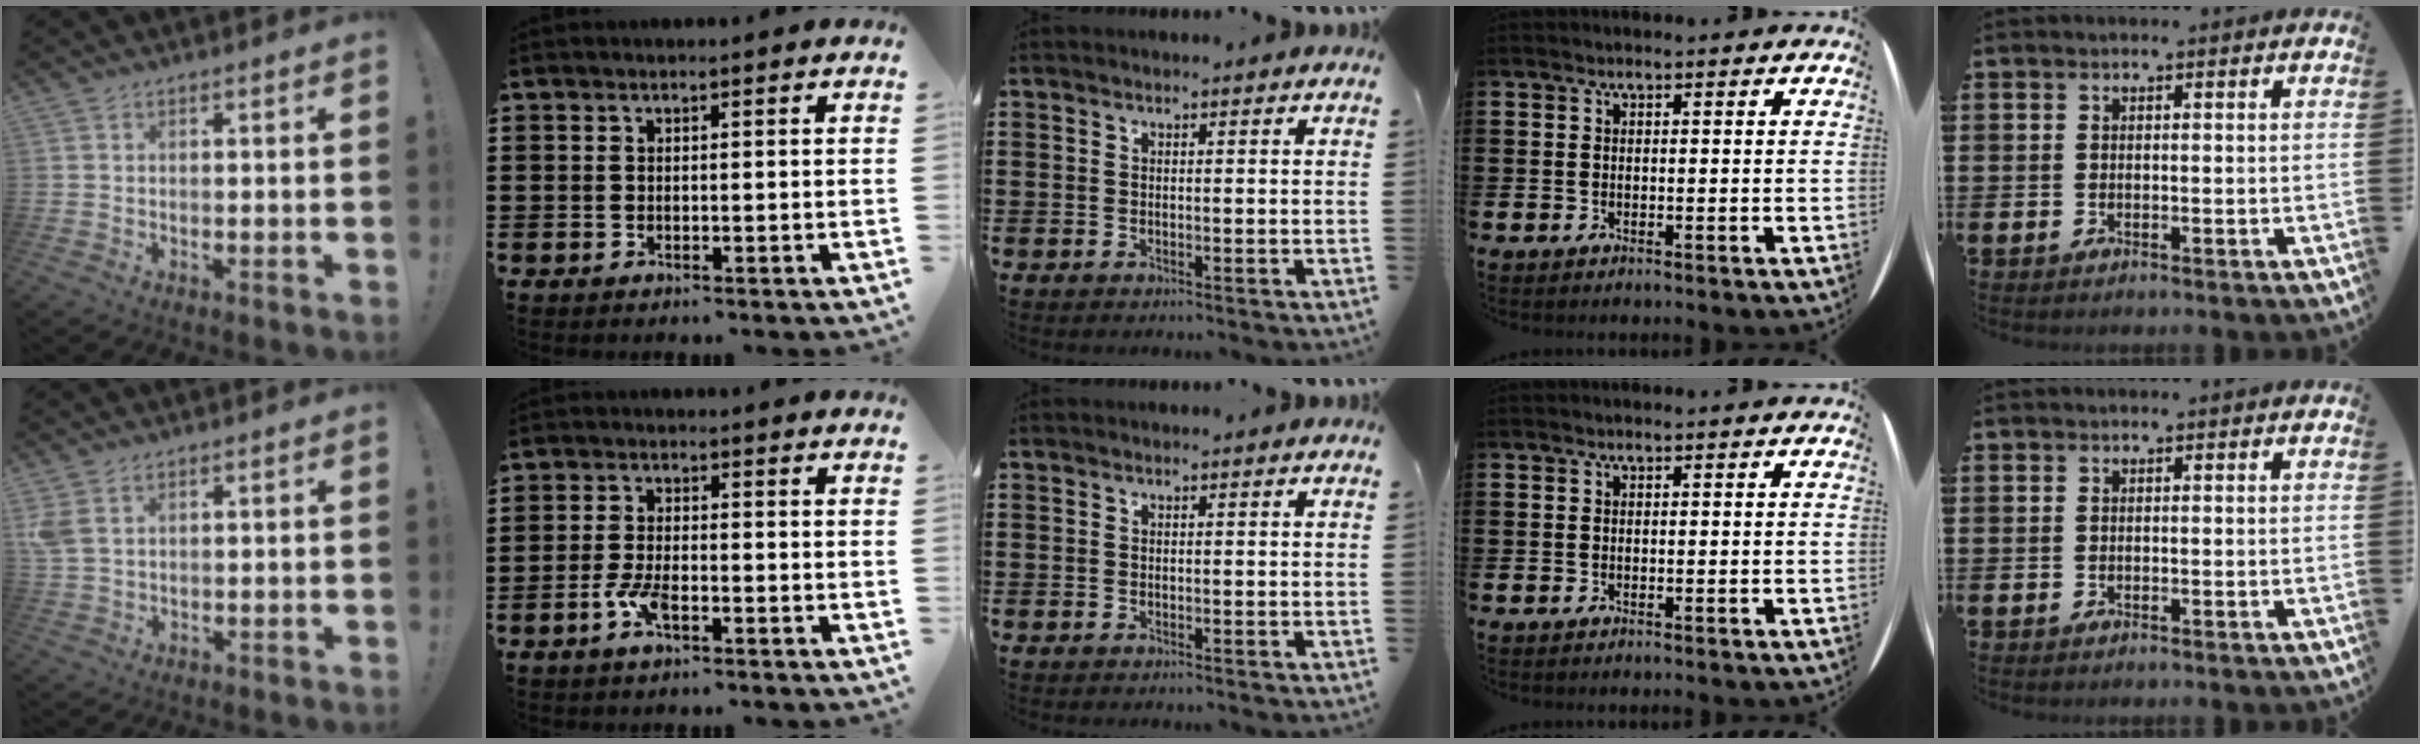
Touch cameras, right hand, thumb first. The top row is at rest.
{"thumb": {"total": 4.4, "force": [2.1, 2.7, 2.8], "torque": [-0.061, -0.006, 0.042]}, "index": {"total": 4.3, "force": [-2.1, 1.4, 3.5], "torque": [-0.081, -0.002, -0.042]}}